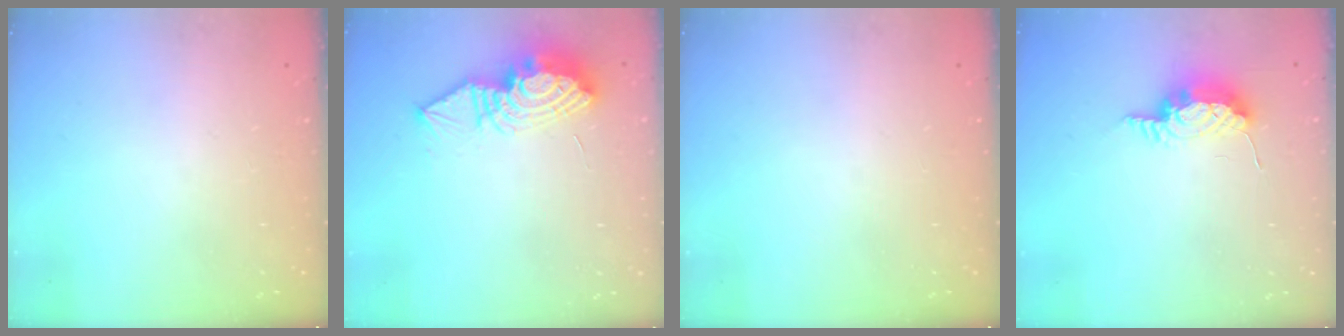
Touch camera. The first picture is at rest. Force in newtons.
{"total": 13.2, "press": 13.1, "slide": 1.5}
{"total": 0.0}
{"total": 8.8, "press": 8.5, "slide": 2.1}